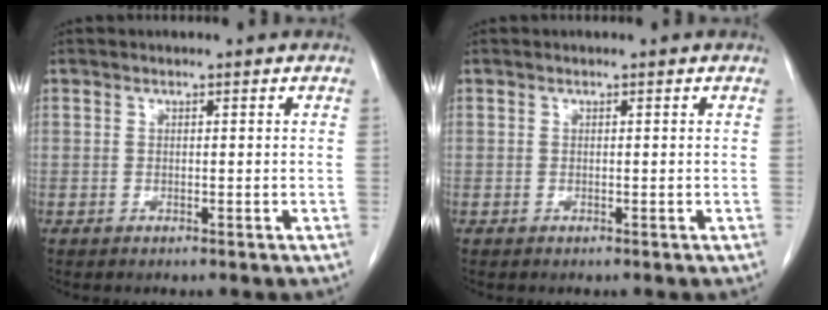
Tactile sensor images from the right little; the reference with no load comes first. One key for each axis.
{"total": 0.0}